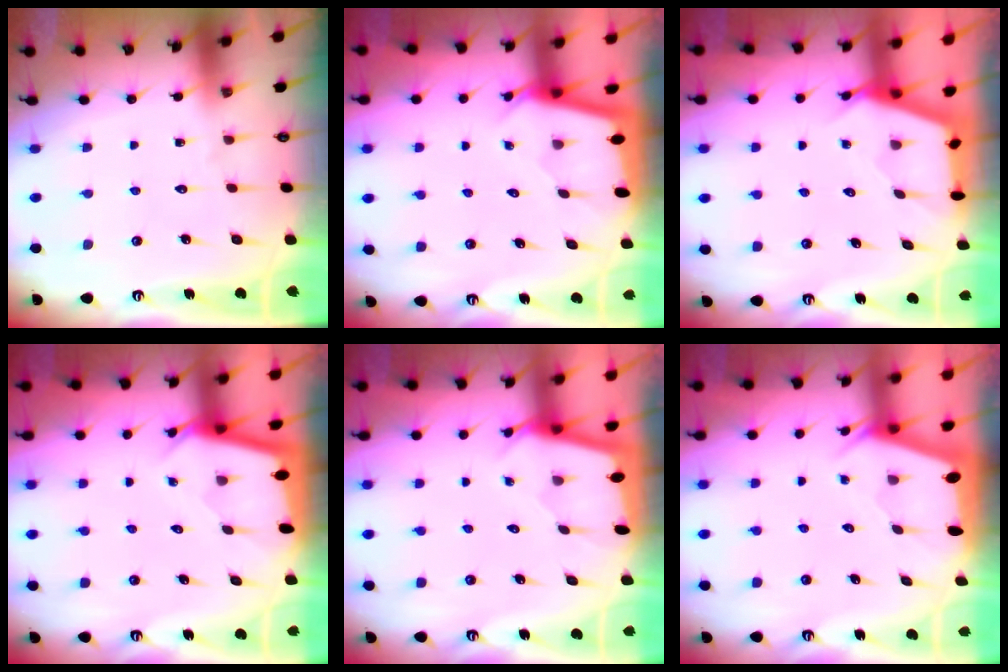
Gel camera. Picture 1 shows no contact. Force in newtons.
{"total": 2.2, "press": 2.2, "slide": 0.1}
{"total": 2.7, "press": 2.7, "slide": 0.4}
{"total": 2.3, "press": 2.3, "slide": 0.2}
{"total": 1.7, "press": 1.6, "slide": 0.2}
{"total": 1.9, "press": 1.9, "slide": 0.3}